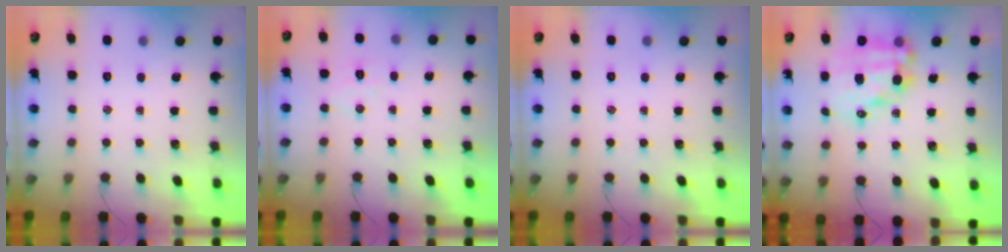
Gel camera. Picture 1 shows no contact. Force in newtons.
{"total": 5.2, "press": 5.1, "slide": 1.1}
{"total": 0.0}
{"total": 14.8, "press": 14.4, "slide": 3.3}